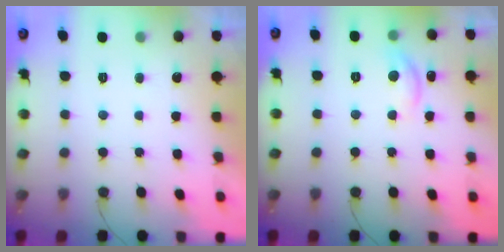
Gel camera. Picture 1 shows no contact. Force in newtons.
{"total": 9.0, "press": 9.0, "slide": 0.5}